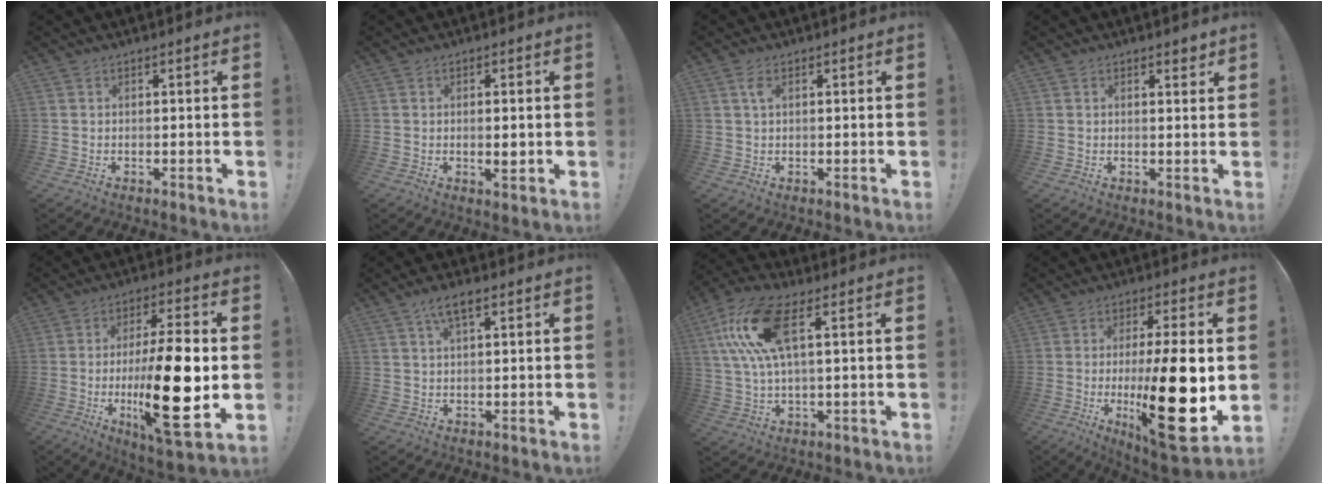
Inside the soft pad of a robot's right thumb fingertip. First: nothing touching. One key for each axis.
{"total": 2.8, "fx": -0.1, "fy": 0.9, "fz": 2.7, "tx": -0.027, "ty": -0.005, "tz": -0.005}
{"total": 2.6, "fx": 0.8, "fy": 1.0, "fz": 2.2, "tx": -0.039, "ty": 0.001, "tz": 0.012}
{"total": 1.7, "fx": 1.3, "fy": 0.7, "fz": 0.8, "tx": 0.006, "ty": -0.008, "tz": 0.018}
{"total": 23.9, "fx": -3.2, "fy": 6.9, "fz": 22.7, "tx": -0.392, "ty": -0.005, "tz": -0.050}
{"total": 5.1, "fx": 2.6, "fy": 1.8, "fz": 4.1, "tx": -0.075, "ty": -0.001, "tz": 0.045}
{"total": 15.2, "fx": 5.3, "fy": 5.9, "fz": 13.0, "tx": -0.261, "ty": -0.007, "tz": 0.091}
{"total": 23.9, "fx": -3.2, "fy": 6.1, "fz": 22.9, "tx": -0.380, "ty": -0.009, "tz": -0.041}